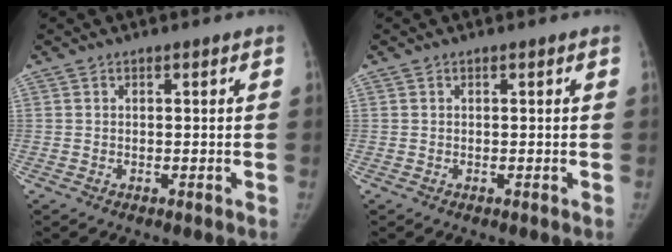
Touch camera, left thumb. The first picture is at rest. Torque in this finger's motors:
{"motor_torque": [0.07, 0.03, 0.17, -0.13, 0.03]}